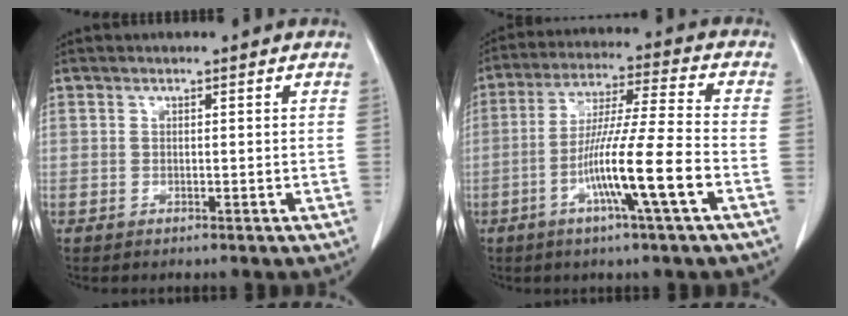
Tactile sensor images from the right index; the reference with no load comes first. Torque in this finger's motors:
{"motor_torque": [1.93, -0.20, 1.05, 0.19]}